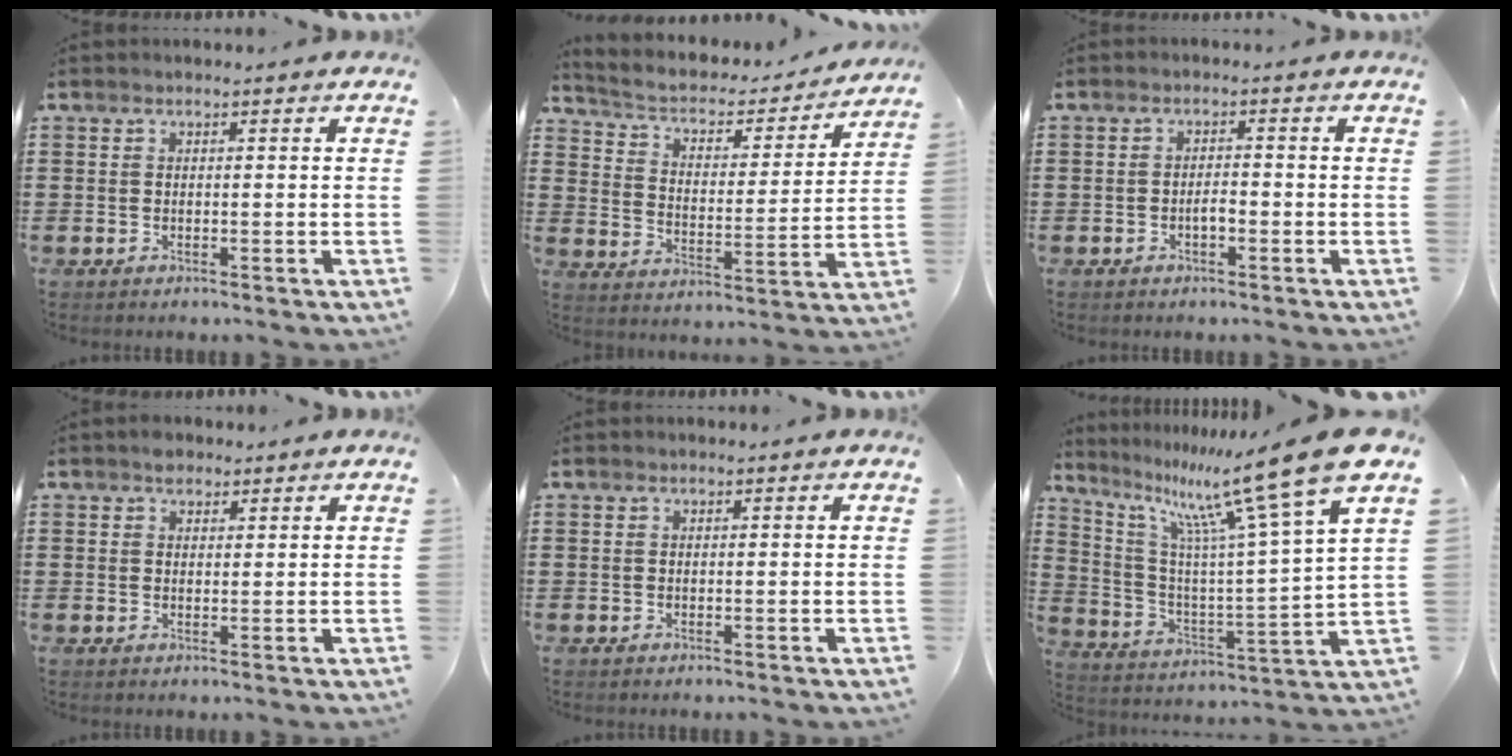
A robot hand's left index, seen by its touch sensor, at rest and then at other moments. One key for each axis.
{"total": 3.3, "fx": 2.6, "fy": 1.6, "fz": 1.4, "tx": -0.046, "ty": -0.021, "tz": 0.034}
{"total": 1.9, "fx": -0.7, "fy": 0.6, "fz": 1.6, "tx": -0.032, "ty": 0.003, "tz": -0.013}
{"total": 1.9, "fx": 1.5, "fy": 1.0, "fz": 0.5, "tx": -0.005, "ty": 0.000, "tz": 0.028}
{"total": 0.0}
{"total": 17.0, "fx": 11.9, "fy": 1.1, "fz": 12.1, "tx": -0.235, "ty": -0.073, "tz": 0.184}